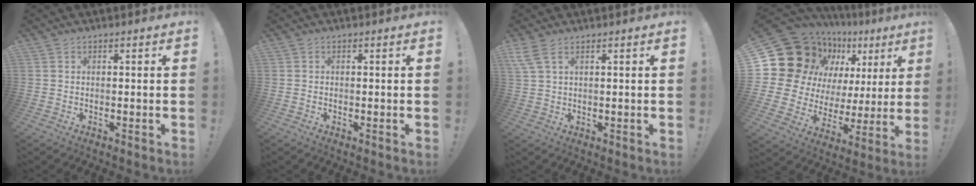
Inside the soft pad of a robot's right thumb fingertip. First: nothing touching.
{"total": 0.0}
{"total": 4.0, "force": [2.3, 1.2, 3.0], "torque": [-0.066, 0.000, 0.045]}
{"total": 20.0, "force": [10.2, 13.2, 11.1], "torque": [-0.188, -0.080, 0.218]}